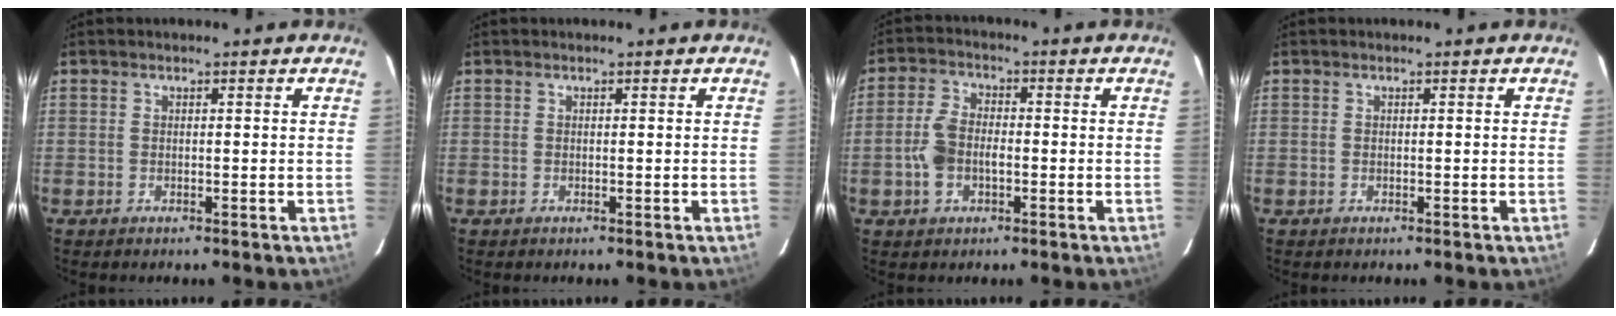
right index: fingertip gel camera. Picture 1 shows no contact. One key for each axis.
{"total": 0.0}
{"total": 6.0, "fx": -1.5, "fy": 3.8, "fz": 4.5, "tx": -0.098, "ty": 0.009, "tz": -0.023}
{"total": 0.0}